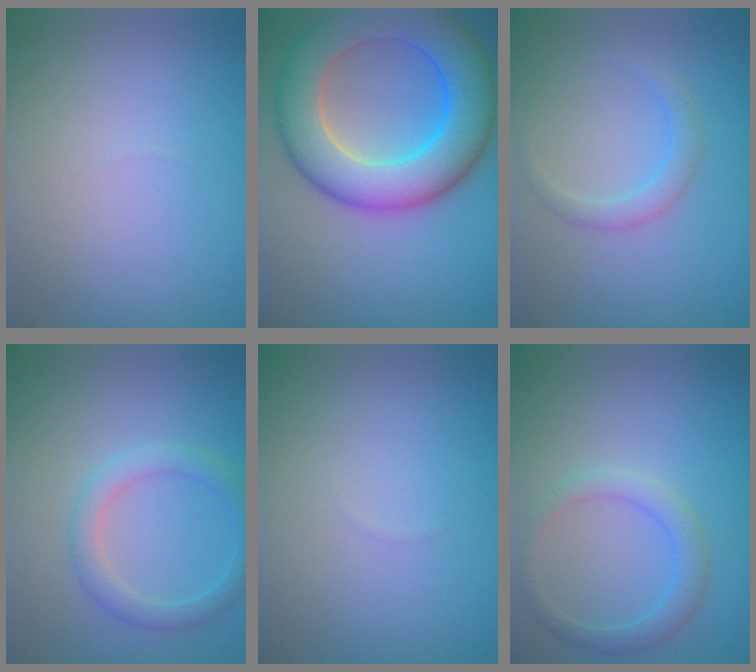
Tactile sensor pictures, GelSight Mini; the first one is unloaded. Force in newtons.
{"total": 10.3, "press": 10.3, "slide": 0.4}
{"total": 1.7, "press": 1.7, "slide": 0.1}
{"total": 2.5, "press": 2.5, "slide": 0.1}
{"total": 0.0}
{"total": 2.2, "press": 2.2, "slide": 0.1}